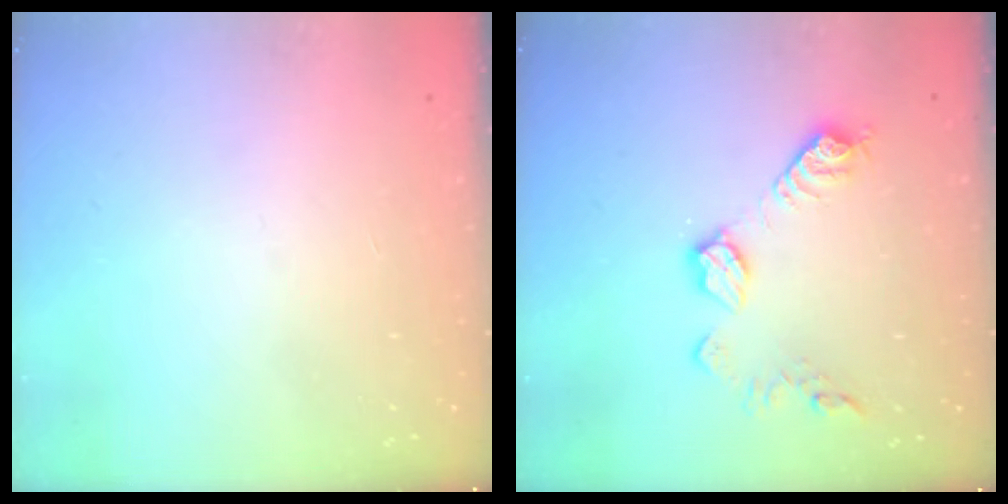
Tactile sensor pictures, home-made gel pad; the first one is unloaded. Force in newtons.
{"total": 11.4, "press": 11.4, "slide": 0.4}